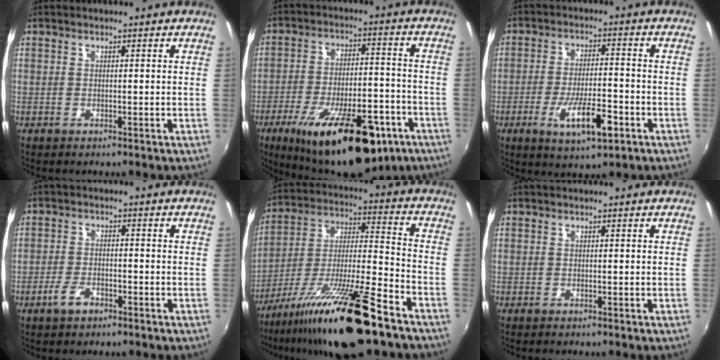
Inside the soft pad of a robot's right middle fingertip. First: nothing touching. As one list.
[{"total": 23.3, "force": [-13.7, 8.6, 16.8], "torque": [-0.279, -0.030, -0.196]}, {"total": 9.9, "force": [-4.4, 2.8, 8.5], "torque": [-0.162, -0.016, -0.070]}, {"total": 4.0, "force": [-2.6, 1.8, 2.5], "torque": [-0.060, -0.002, -0.047]}, {"total": 21.0, "force": [-14.3, 2.7, 15.1], "torque": [-0.269, -0.025, -0.247]}, {"total": 0.0}]